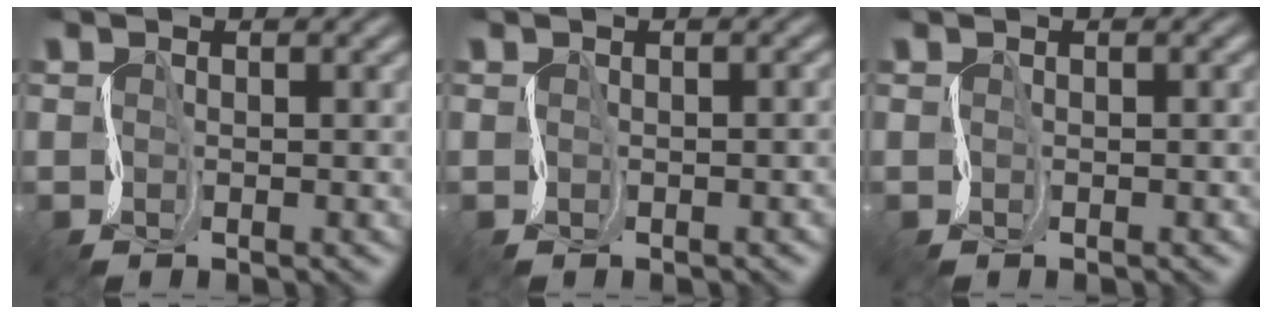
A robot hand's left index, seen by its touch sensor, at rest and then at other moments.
{"total": 1.0, "force": [-0.4, 0.5, 0.8], "torque": [-0.002, 0.002, -0.005]}
{"total": 0.0}